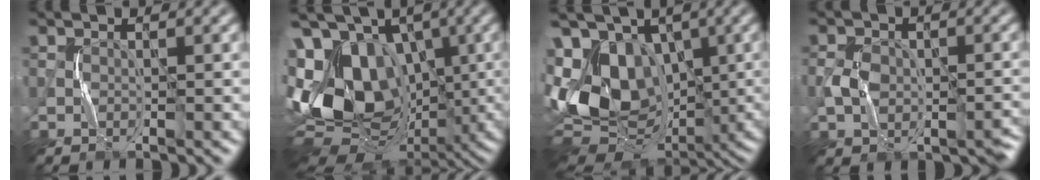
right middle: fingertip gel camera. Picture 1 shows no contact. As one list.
[{"total": 17.2, "force": [-0.2, 12.4, 11.9], "torque": [-0.216, 0.013, 0.004]}, {"total": 15.1, "force": [-0.1, 10.4, 10.9], "torque": [-0.205, 0.005, 0.012]}, {"total": 3.7, "force": [-1.0, 2.8, 2.1], "torque": [-0.035, -0.001, -0.017]}]